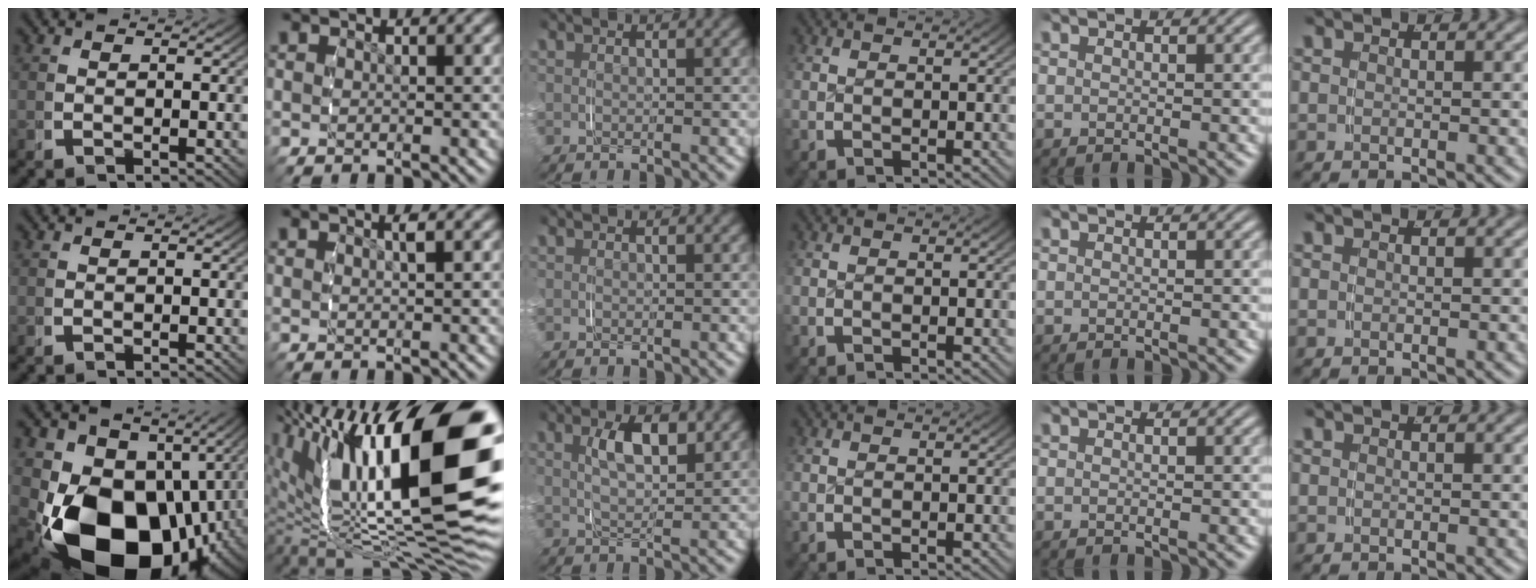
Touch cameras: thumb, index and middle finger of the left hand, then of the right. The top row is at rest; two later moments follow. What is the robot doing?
{"motion": "grasp_and_lifting", "object": "key"}